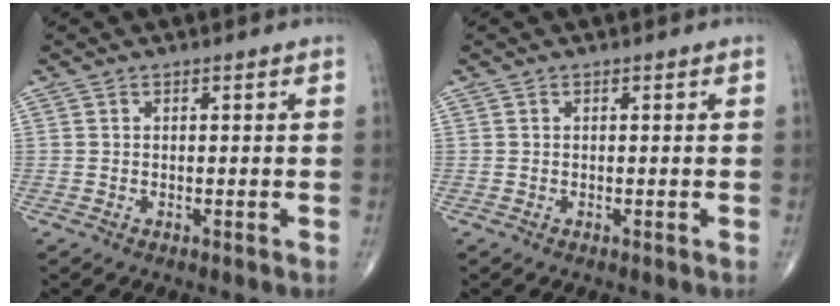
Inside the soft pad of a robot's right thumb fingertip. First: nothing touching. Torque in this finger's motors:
{"motor_torque": [-0.15, 0.03, 0.01, -0.09, 0.02]}